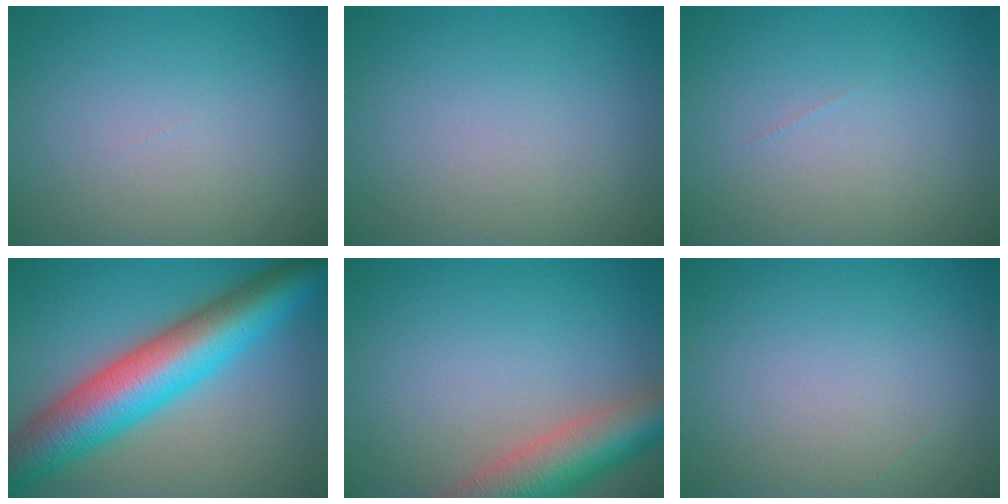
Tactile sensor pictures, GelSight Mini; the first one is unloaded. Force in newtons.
{"total": 0.0}
{"total": 0.0}
{"total": 11.4, "press": 11.4, "slide": 0.4}
{"total": 7.7, "press": 7.7, "slide": 0.5}
{"total": 0.0}